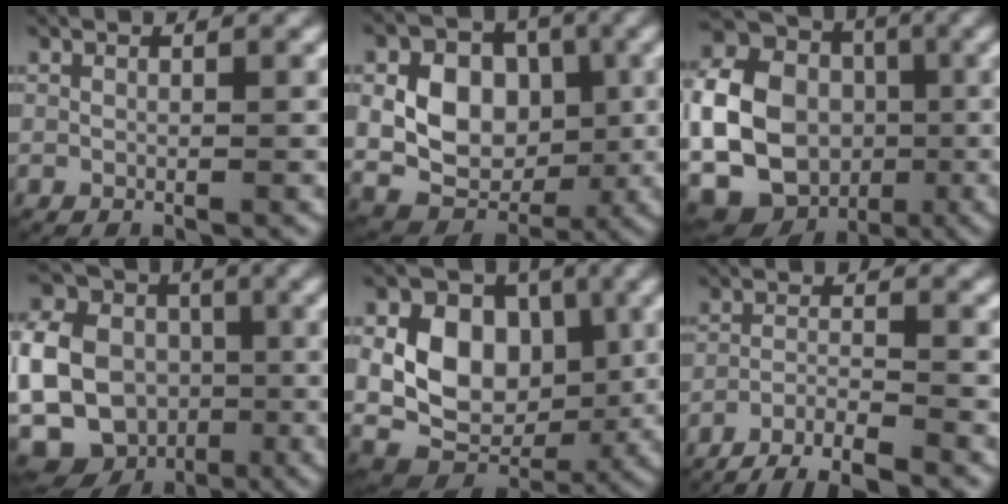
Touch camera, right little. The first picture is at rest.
{"total": 10.9, "force": [-0.3, 9.0, 6.3], "torque": [-0.127, -0.031, 0.002]}
{"total": 20.9, "force": [-4.6, 18.6, 8.3], "torque": [-0.216, -0.065, -0.083]}
{"total": 20.1, "force": [-6.7, 17.6, 6.9], "torque": [-0.194, -0.084, -0.114]}
{"total": 12.1, "force": [-0.1, 9.5, 7.5], "torque": [-0.149, -0.034, 0.010]}
{"total": 8.5, "force": [-7.9, 2.3, 2.3], "torque": [-0.035, -0.024, -0.126]}